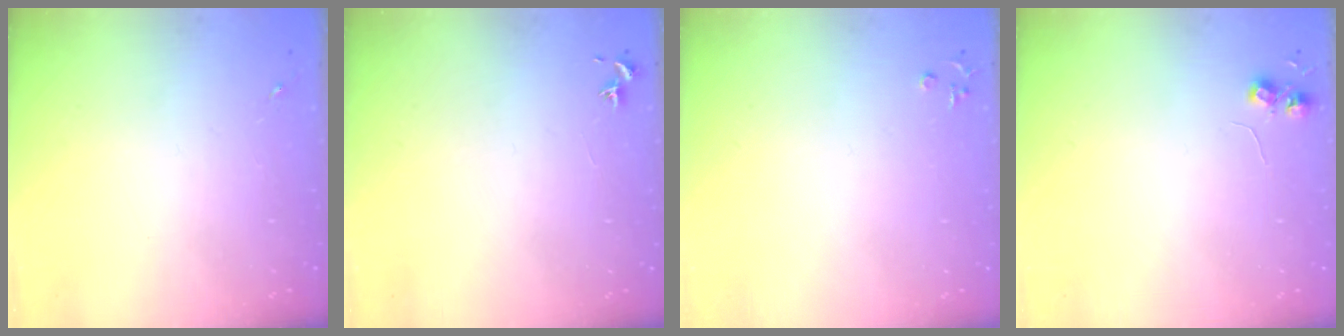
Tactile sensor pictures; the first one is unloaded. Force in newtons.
{"total": 0.8, "press": 0.7, "slide": 0.3}
{"total": 3.3, "press": 3.3, "slide": 0.3}
{"total": 5.2, "press": 5.2, "slide": 0.7}